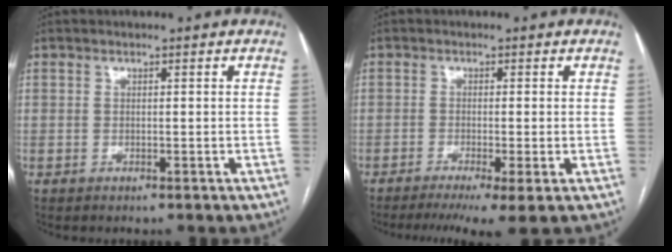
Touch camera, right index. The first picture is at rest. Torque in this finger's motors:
{"motor_torque": [0.90, -0.62, 0.27, 0.05]}